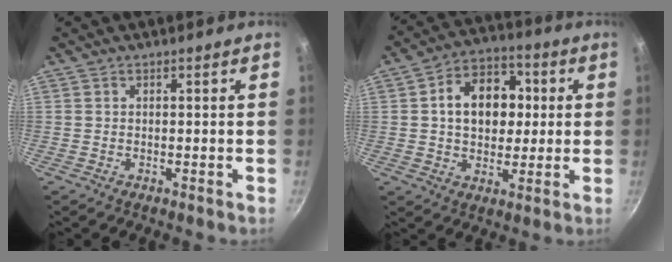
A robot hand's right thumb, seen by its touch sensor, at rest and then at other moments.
{"total": 12.9, "force": [1.7, 9.6, 8.5], "torque": [-0.092, 0.018, 0.014]}